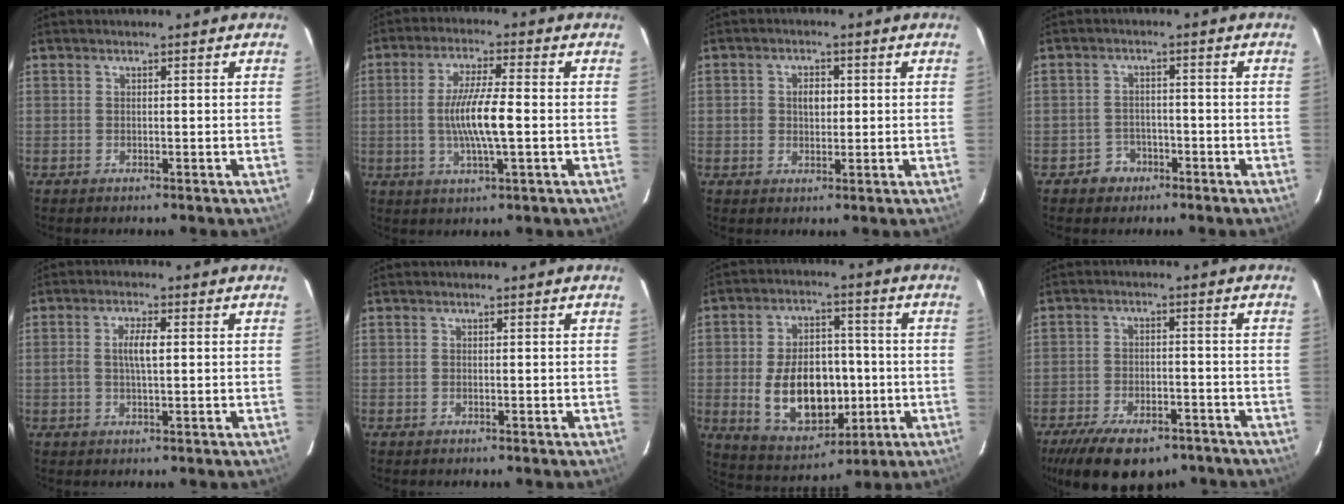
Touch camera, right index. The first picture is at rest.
{"total": 9.1, "force": [-1.0, 1.1, 9.0], "torque": [-0.169, -0.004, -0.019]}
{"total": 3.5, "force": [0.3, 2.8, 2.1], "torque": [-0.033, 0.010, 0.005]}
{"total": 3.9, "force": [-2.3, 3.2, 0.2], "torque": [-0.014, 0.014, -0.034]}
{"total": 4.0, "force": [0.3, 1.2, 3.8], "torque": [-0.072, 0.006, 0.006]}
{"total": 0.0}
{"total": 16.0, "force": [-2.5, 10.1, 12.2], "torque": [-0.241, 0.008, -0.014]}
{"total": 17.2, "force": [-12.2, 7.8, 9.3], "torque": [-0.200, -0.022, -0.180]}